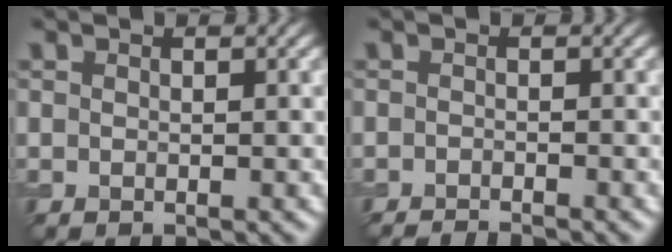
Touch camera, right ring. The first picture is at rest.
{"total": 2.0, "force": [-1.8, 0.3, 0.8], "torque": [-0.008, -0.003, -0.033]}